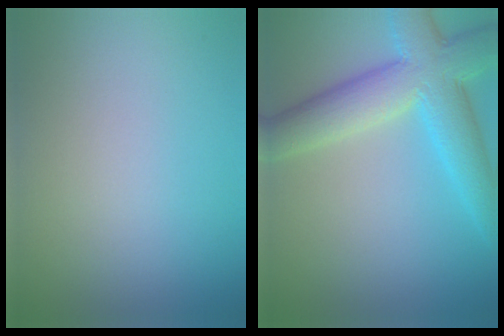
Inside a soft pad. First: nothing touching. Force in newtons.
{"total": 8.2, "press": 8.1, "slide": 0.6}